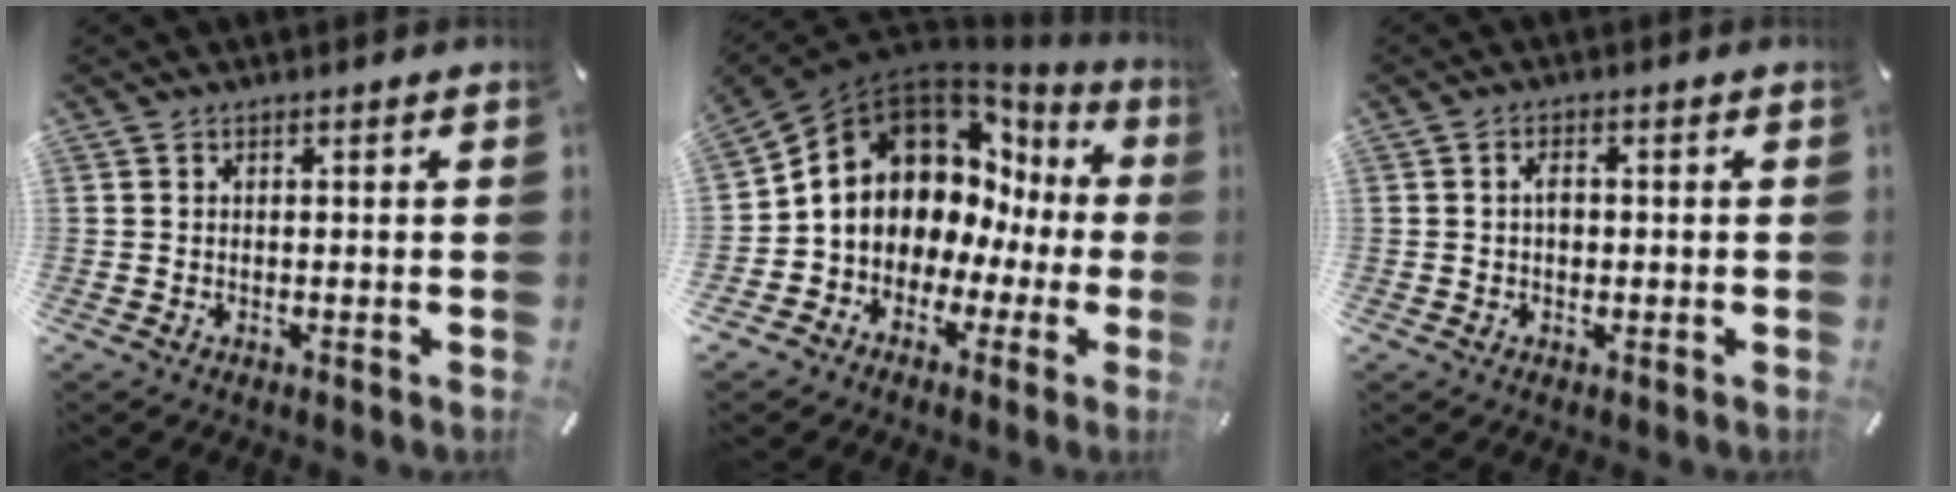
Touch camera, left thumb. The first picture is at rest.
{"total": 13.0, "force": [4.3, 10.5, 6.3], "torque": [-0.110, -0.047, 0.082]}
{"total": 2.6, "force": [0.0, 1.7, 1.9], "torque": [-0.031, 0.002, -0.003]}